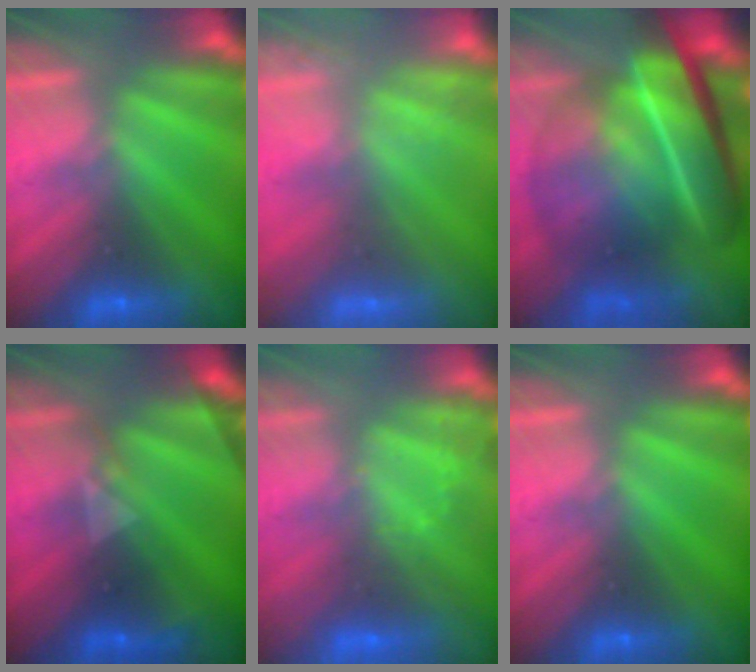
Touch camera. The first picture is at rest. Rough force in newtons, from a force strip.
{"total": 1.9}
{"total": 7.1}
{"total": 2.5}
{"total": 3.3}
{"total": 0.0}